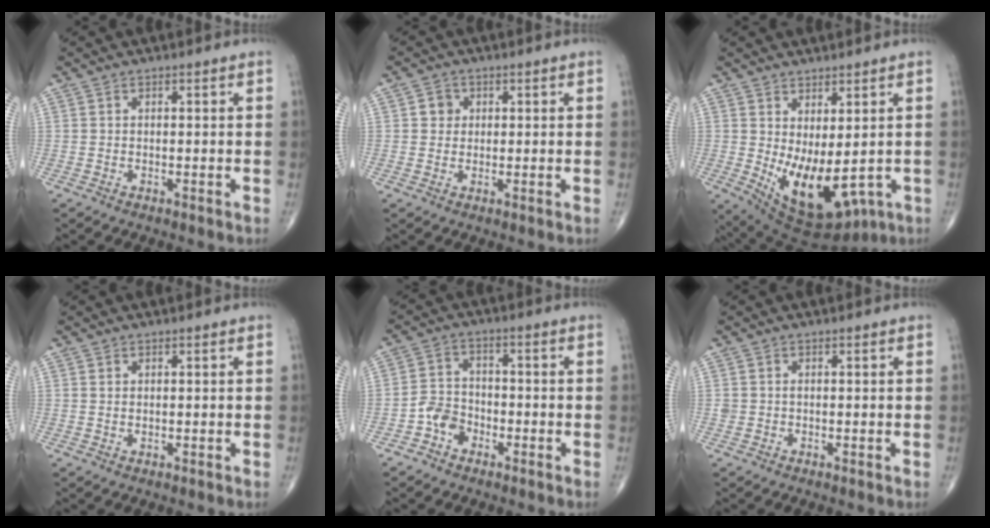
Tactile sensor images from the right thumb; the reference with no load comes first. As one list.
[{"total": 2.7, "force": [0.6, 2.5, 0.8], "torque": [0.003, 0.002, 0.004]}, {"total": 12.9, "force": [-0.9, 6.2, 11.3], "torque": [-0.176, -0.018, 0.016]}, {"total": 0.8, "force": [0.3, 0.4, 0.5], "torque": [-0.009, -0.002, 0.006]}, {"total": 5.2, "force": [-2.6, 4.0, 2.0], "torque": [-0.017, 0.024, -0.056]}, {"total": 0.8, "force": [0.0, 0.7, 0.5], "torque": [-0.007, 0.000, 0.000]}]